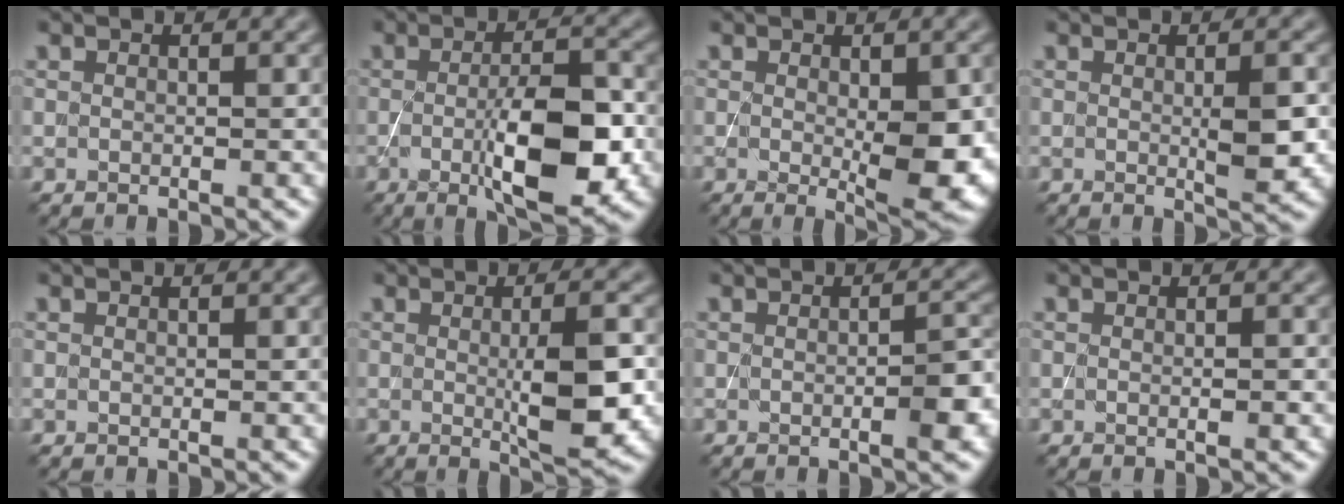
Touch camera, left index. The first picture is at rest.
{"total": 8.1, "force": [-1.7, 2.4, 7.5], "torque": [-0.123, -0.006, -0.027]}
{"total": 5.9, "force": [-0.5, 1.9, 5.6], "torque": [-0.084, -0.015, -0.001]}
{"total": 2.9, "force": [0.0, 0.5, 2.8], "torque": [-0.043, -0.004, 0.001]}
{"total": 0.0}
{"total": 5.7, "force": [-0.2, 1.1, 5.6], "torque": [-0.085, -0.004, 0.000]}
{"total": 3.0, "force": [-0.6, 0.8, 2.9], "torque": [-0.038, -0.001, -0.008]}
{"total": 1.0, "force": [-0.1, 0.3, 0.9], "torque": [-0.010, -0.003, -0.001]}